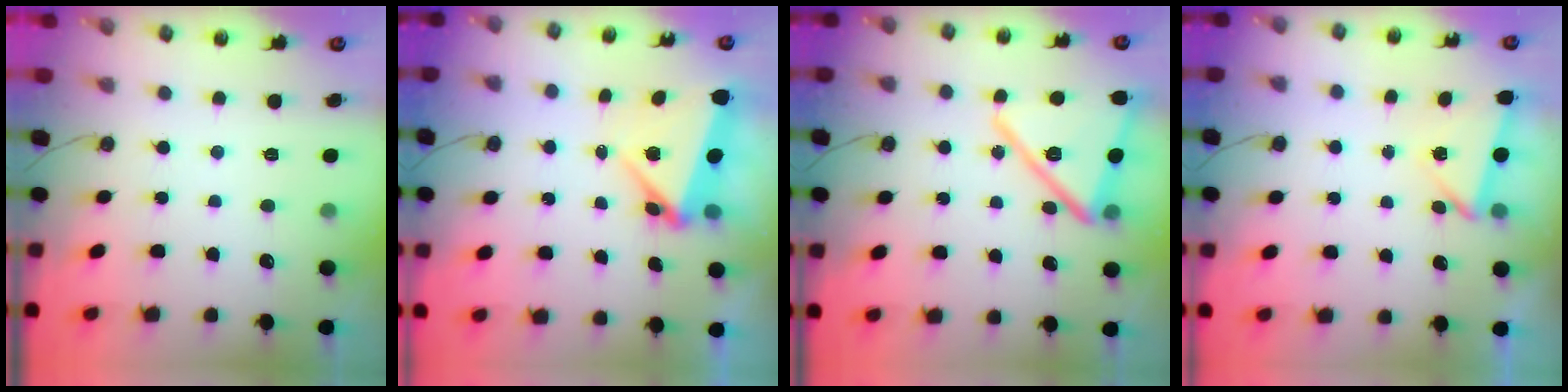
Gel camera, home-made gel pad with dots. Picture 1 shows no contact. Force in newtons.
{"total": 5.0, "press": 4.8, "slide": 1.6}
{"total": 20.2, "press": 20.1, "slide": 1.6}
{"total": 2.7, "press": 0.8, "slide": 2.6}